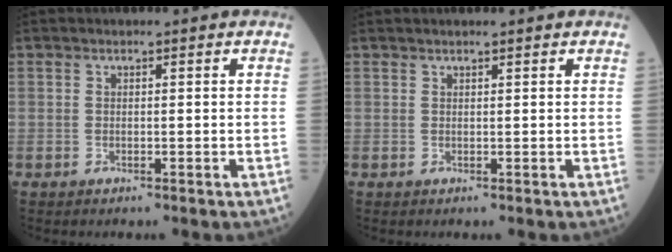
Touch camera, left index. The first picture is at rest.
{"total": 1.6, "force": [1.3, 0.4, 0.7], "torque": [-0.012, 0.009, 0.020]}